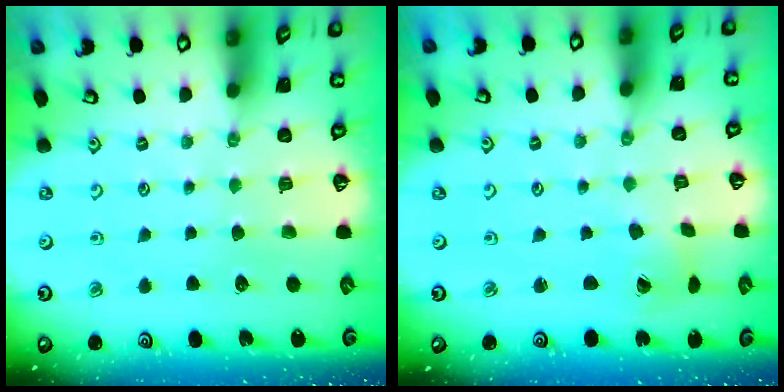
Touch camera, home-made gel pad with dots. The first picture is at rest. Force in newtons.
{"total": 1.5, "press": 1.5, "slide": 0.2}